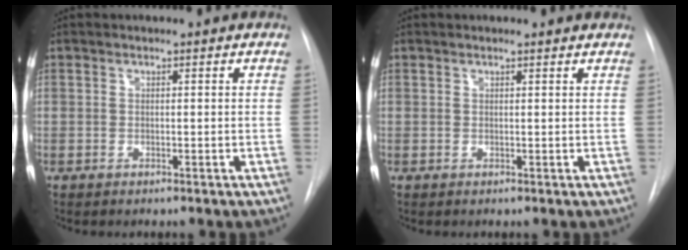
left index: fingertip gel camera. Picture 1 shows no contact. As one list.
[{"total": 0.6, "force": [0.6, 0.1, 0.1], "torque": [-0.010, 0.002, 0.000]}]